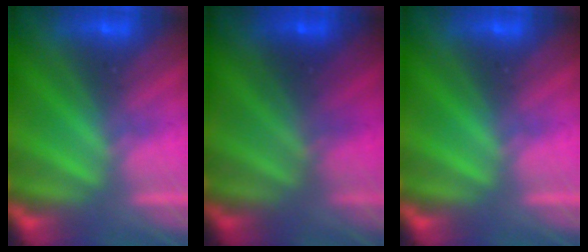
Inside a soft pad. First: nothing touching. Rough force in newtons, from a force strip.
{"total": 2.0}
{"total": 0.0}